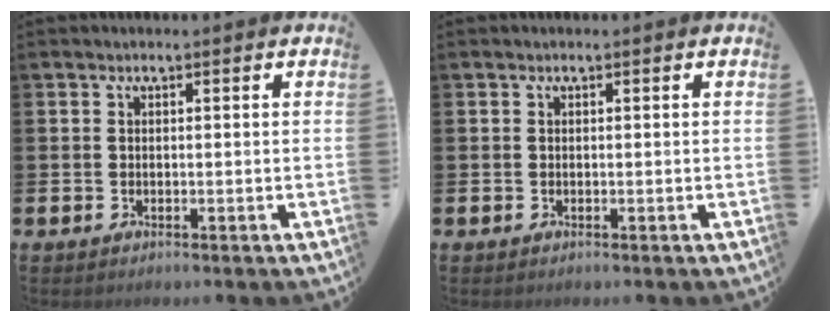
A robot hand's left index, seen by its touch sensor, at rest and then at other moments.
{"total": 0.0}